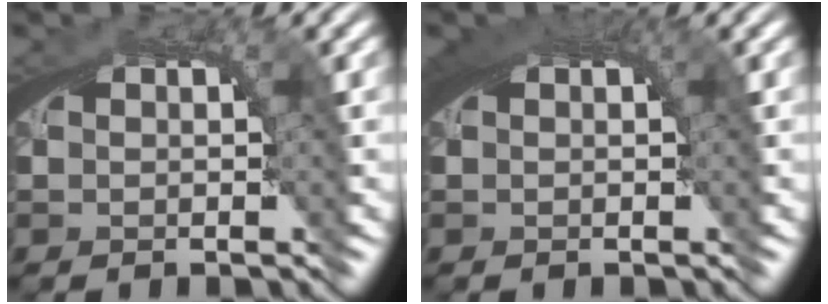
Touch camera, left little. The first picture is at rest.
{"total": 2.2, "force": [0.8, 0.6, 2.0], "torque": [-0.026, 0.007, 0.013]}